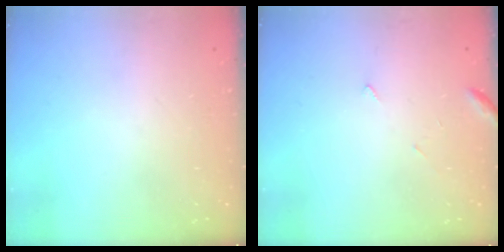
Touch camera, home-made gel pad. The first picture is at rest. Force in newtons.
{"total": 3.3, "press": 3.2, "slide": 0.4}